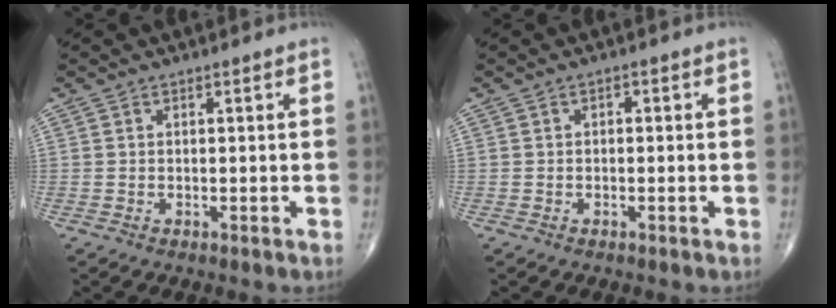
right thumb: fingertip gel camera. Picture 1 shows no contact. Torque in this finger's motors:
{"motor_torque": [-0.04, -0.18, 0.07, 0.17, -0.05]}